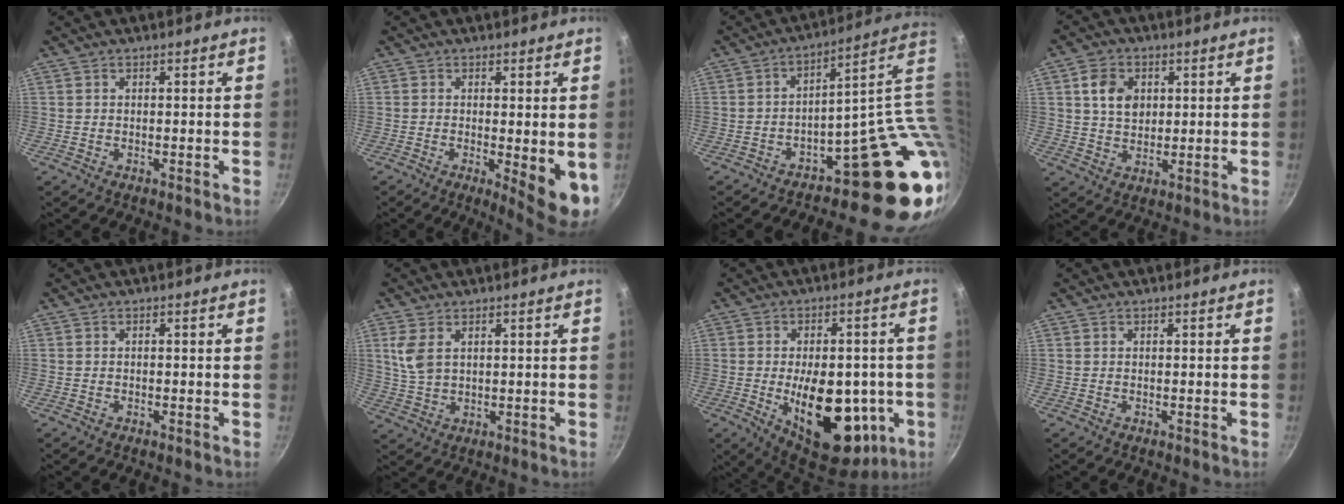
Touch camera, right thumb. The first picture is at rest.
{"total": 7.8, "force": [-1.0, 2.0, 7.5], "torque": [-0.091, -0.012, -0.006]}
{"total": 17.2, "force": [-1.4, 6.8, 15.7], "torque": [-0.135, 0.008, -0.017]}
{"total": 7.0, "force": [1.9, 5.3, 4.2], "torque": [-0.054, -0.002, 0.033]}
{"total": 0.0}
{"total": 5.8, "force": [2.0, 3.6, 4.1], "torque": [-0.084, -0.006, 0.045]}
{"total": 22.6, "force": [-4.6, 12.4, 18.4], "torque": [-0.228, -0.001, -0.046]}
{"total": 0.0}